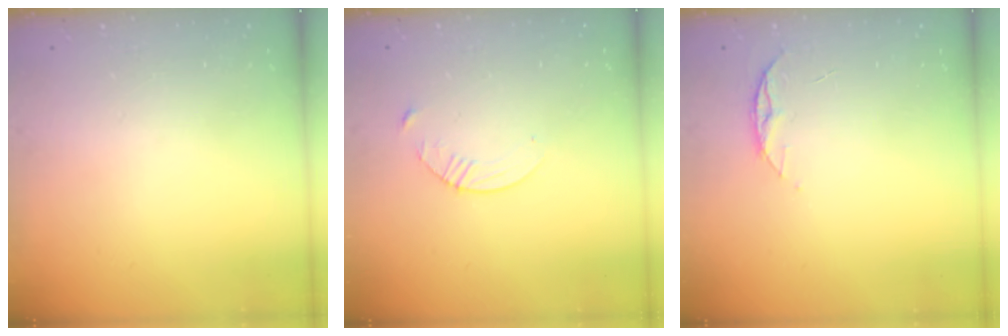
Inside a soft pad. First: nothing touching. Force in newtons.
{"total": 3.1, "press": 3.1, "slide": 0.4}
{"total": 5.5, "press": 5.5, "slide": 0.6}